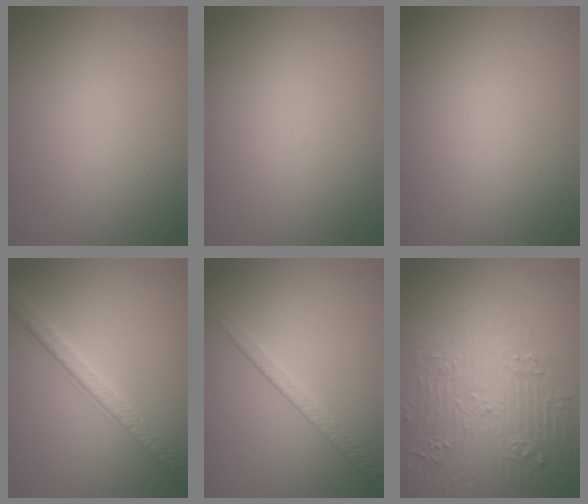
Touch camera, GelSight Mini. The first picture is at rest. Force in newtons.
{"total": 0.0}
{"total": 0.0}
{"total": 3.3, "press": 3.2, "slide": 0.7}
{"total": 2.1, "press": 1.6, "slide": 1.4}
{"total": 5.2, "press": 5.1, "slide": 1.3}